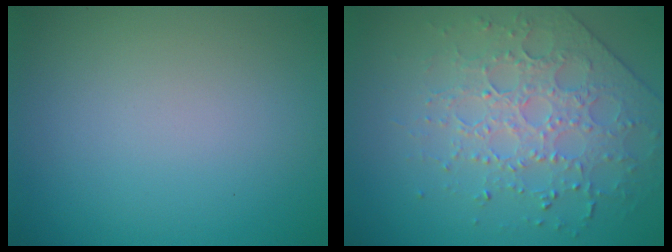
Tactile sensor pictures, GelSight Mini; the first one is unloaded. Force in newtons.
{"total": 3.8, "press": 3.7, "slide": 0.7}